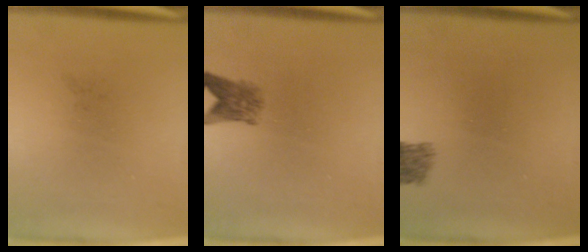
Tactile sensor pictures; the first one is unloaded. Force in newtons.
{"total": 3.3}
{"total": 2.5}